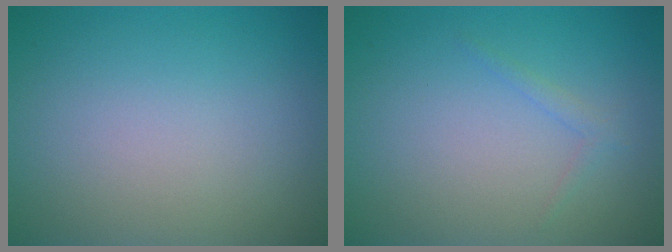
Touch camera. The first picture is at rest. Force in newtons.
{"total": 0.8, "press": 0.8, "slide": 0.0}